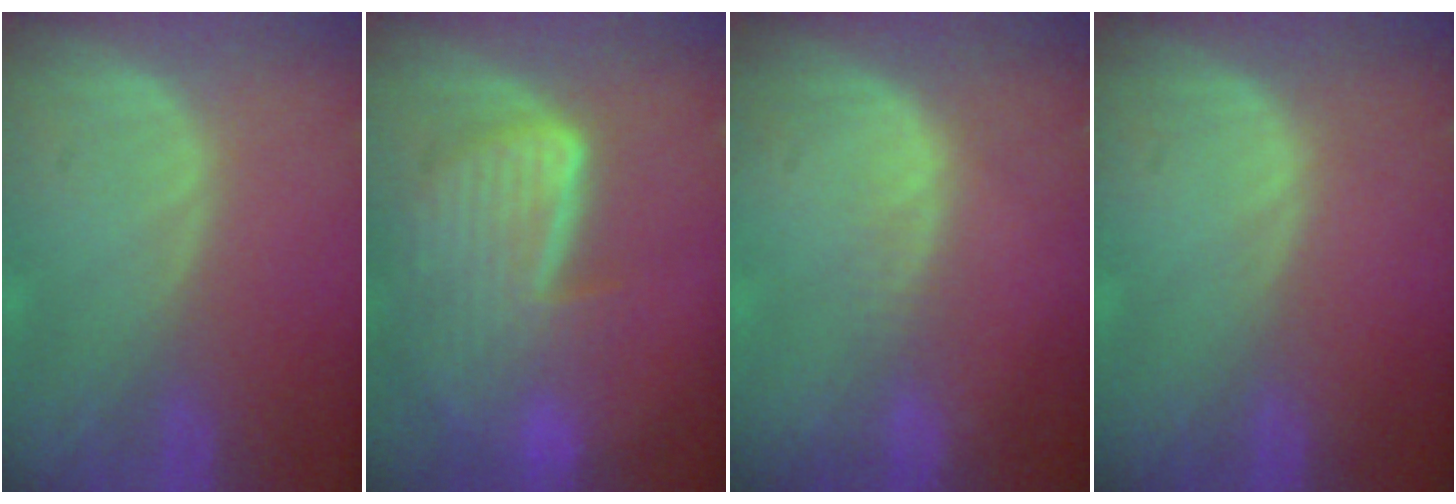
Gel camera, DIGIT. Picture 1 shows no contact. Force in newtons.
{"total": 9.3, "press": 8.0, "slide": 4.6}
{"total": 1.6, "press": 1.6, "slide": 0.1}
{"total": 0.0}